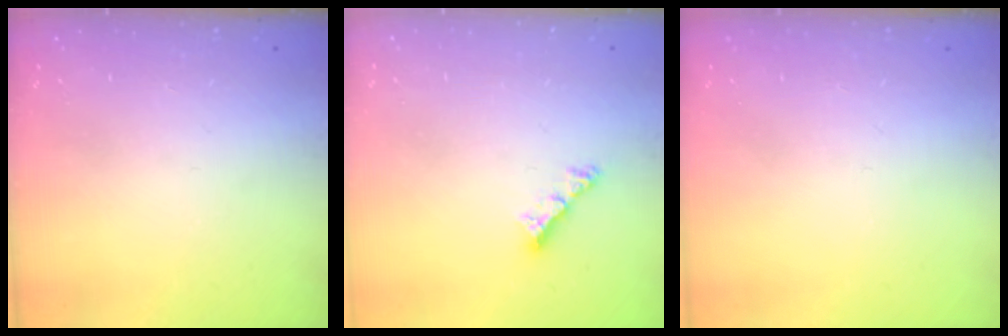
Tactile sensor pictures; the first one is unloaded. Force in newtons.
{"total": 4.2, "press": 4.2, "slide": 0.2}
{"total": 0.0}